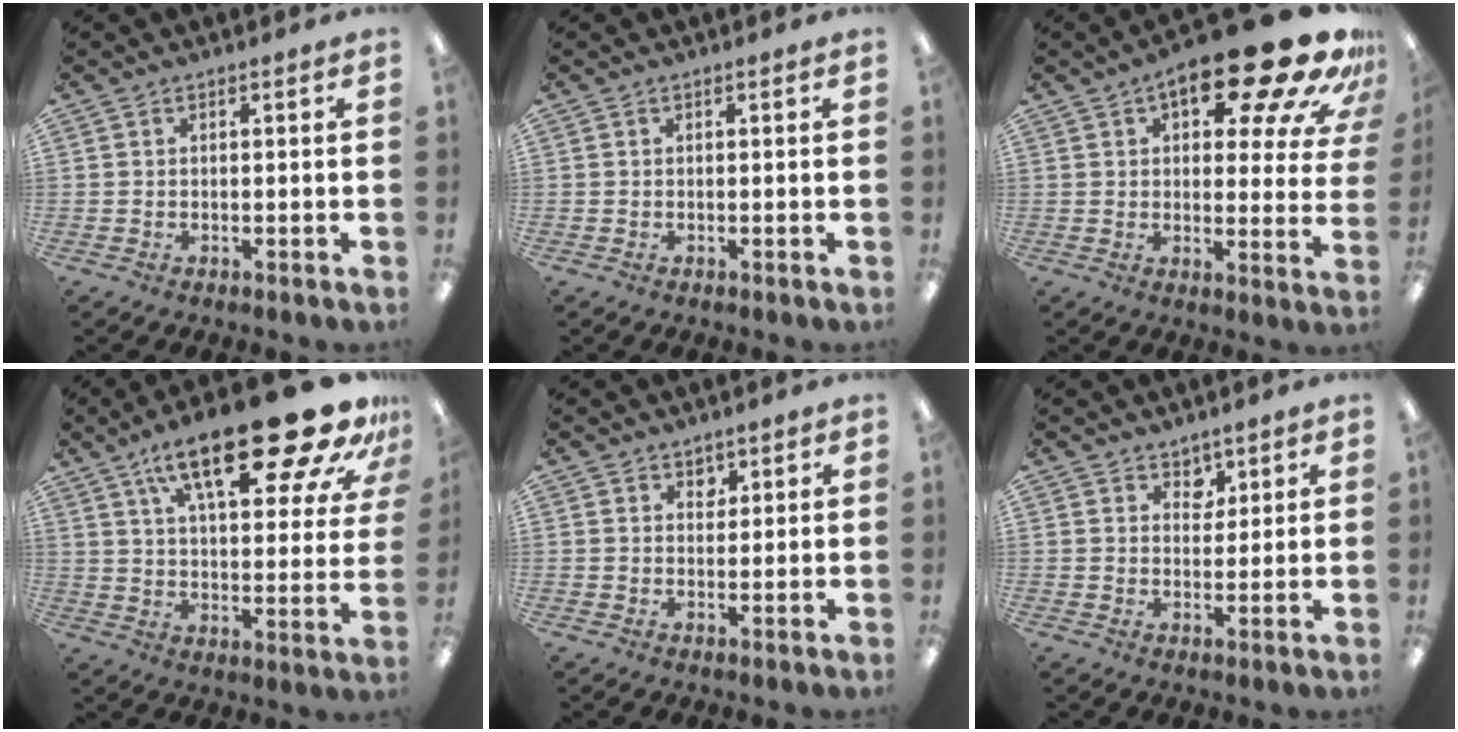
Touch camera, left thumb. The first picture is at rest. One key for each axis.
{"total": 0.0}
{"total": 20.5, "fx": 12.6, "fy": 7.1, "fz": 14.5, "tx": -0.195, "ty": -0.076, "tz": 0.198}
{"total": 25.7, "fx": 16.1, "fy": 8.4, "fz": 18.2, "tx": -0.261, "ty": -0.100, "tz": 0.253}
{"total": 2.3, "fx": 1.7, "fy": 1.6, "fz": 0.4, "tx": 0.015, "ty": -0.010, "tz": 0.026}
{"total": 3.7, "fx": 2.6, "fy": 2.7, "fz": 0.2, "tx": 0.008, "ty": -0.011, "tz": 0.044}